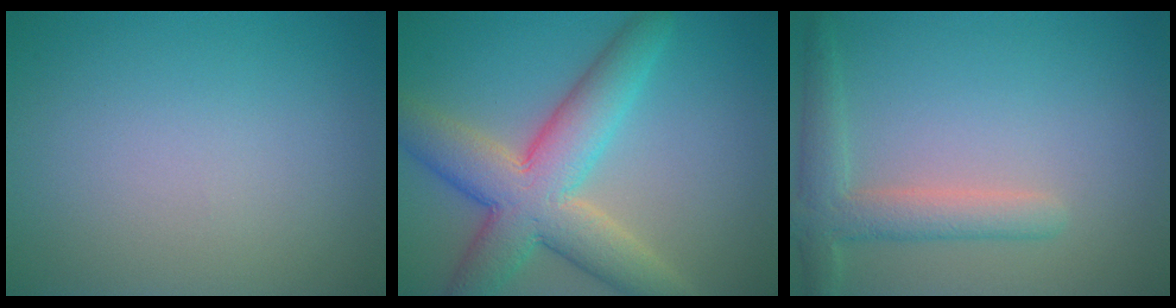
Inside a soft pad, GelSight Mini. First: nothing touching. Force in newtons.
{"total": 8.7, "press": 8.7, "slide": 0.3}
{"total": 3.5, "press": 3.5, "slide": 0.3}